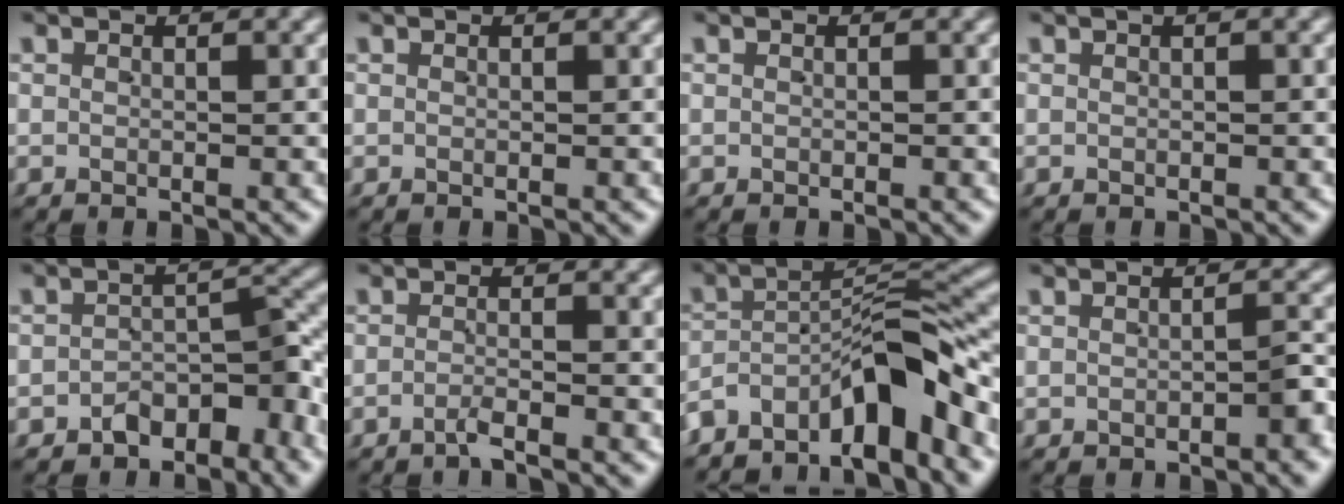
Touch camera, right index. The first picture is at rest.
{"total": 0.0}
{"total": 0.0}
{"total": 0.5, "force": [0.2, 0.1, 0.5], "torque": [-0.006, 0.008, 0.000]}
{"total": 3.9, "force": [-3.1, 1.3, 2.0], "torque": [-0.012, 0.012, -0.054]}
{"total": 1.7, "force": [-1.6, -0.3, 0.4], "torque": [-0.004, 0.001, -0.032]}
{"total": 8.4, "force": [-5.1, 3.5, 5.8], "torque": [-0.091, -0.008, -0.077]}
{"total": 1.5, "force": [-1.1, 0.3, 1.1], "torque": [-0.013, 0.004, -0.020]}